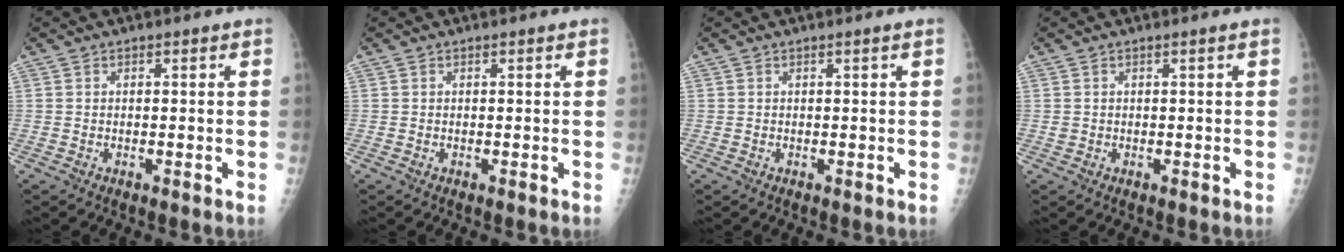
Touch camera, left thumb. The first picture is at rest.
{"total": 0.0}
{"total": 0.0}
{"total": 0.6, "force": [0.2, 0.2, 0.5], "torque": [-0.011, 0.002, 0.007]}